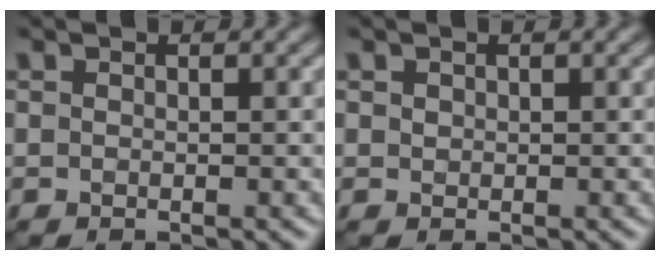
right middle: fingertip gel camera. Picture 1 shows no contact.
{"total": 0.8, "force": [0.4, 0.6, 0.4], "torque": [-0.015, 0.011, 0.005]}